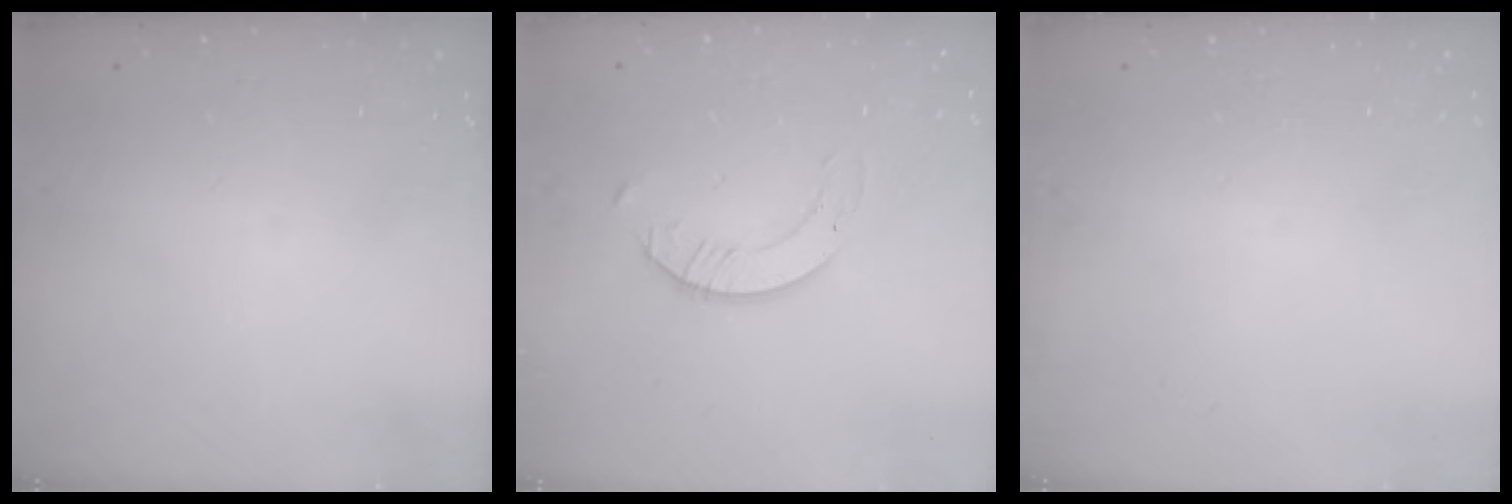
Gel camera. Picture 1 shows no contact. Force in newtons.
{"total": 2.0, "press": 2.0, "slide": 0.2}
{"total": 0.0}